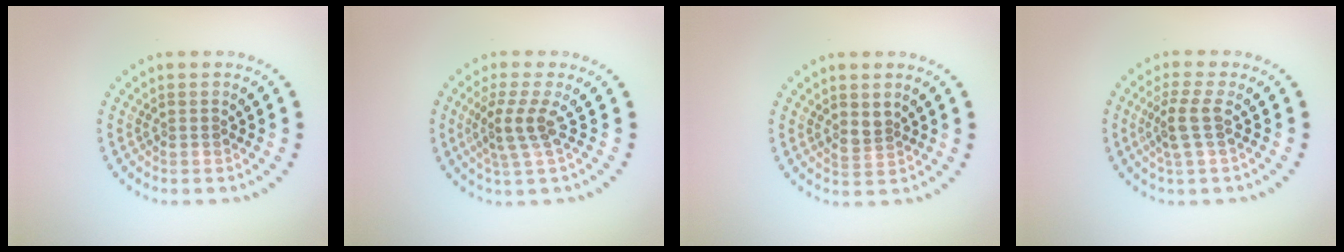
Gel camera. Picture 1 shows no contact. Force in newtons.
{"total": 2.6, "press": 1.8, "slide": 1.9}
{"total": 1.6, "press": 1.3, "slide": 1.0}
{"total": 2.5, "press": 1.9, "slide": 1.6}